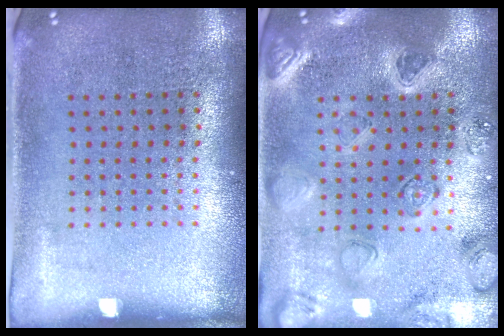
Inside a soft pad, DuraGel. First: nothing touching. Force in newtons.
{"total": 2.3, "press": 2.3, "slide": 0.2}